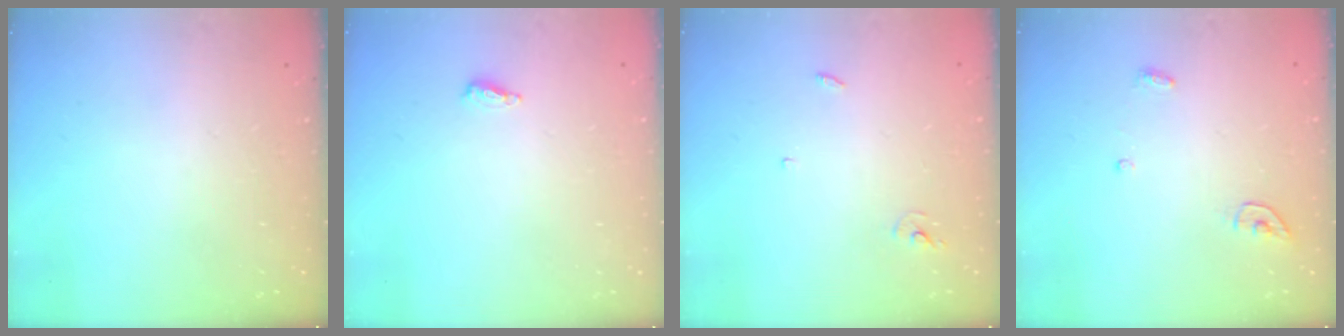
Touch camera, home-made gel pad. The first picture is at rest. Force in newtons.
{"total": 4.6, "press": 4.4, "slide": 1.1}
{"total": 2.4, "press": 2.4, "slide": 0.1}
{"total": 3.8, "press": 3.7, "slide": 0.3}